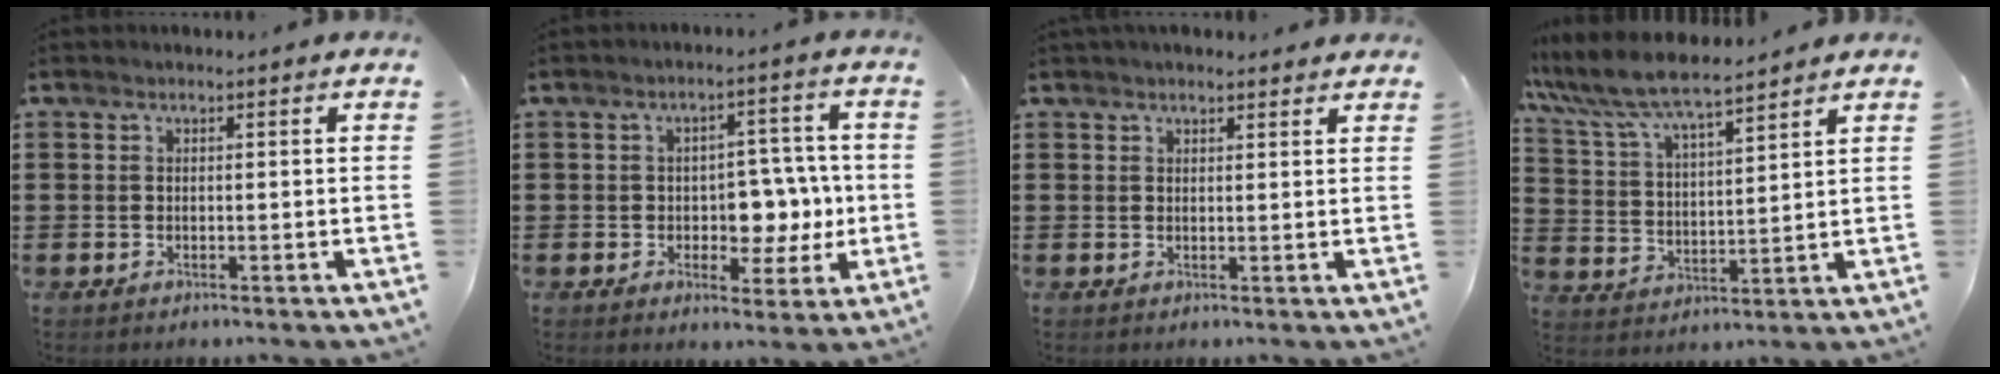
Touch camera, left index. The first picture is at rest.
{"total": 6.4, "force": [-0.1, 4.7, 4.4], "torque": [-0.070, 0.004, -0.008]}
{"total": 1.9, "force": [1.7, 0.7, 0.2], "torque": [-0.007, 0.004, 0.033]}
{"total": 7.5, "force": [6.7, 0.8, 3.1], "torque": [-0.088, -0.031, 0.116]}